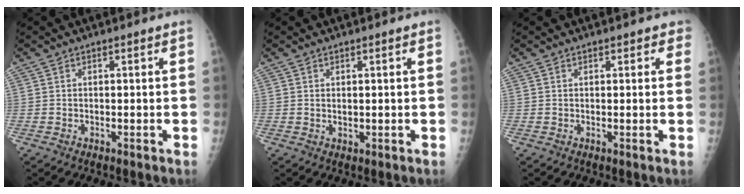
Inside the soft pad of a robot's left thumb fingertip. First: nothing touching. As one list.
[{"total": 1.0, "force": [0.4, 0.6, 0.7], "torque": [-0.010, -0.005, 0.010]}, {"total": 1.7, "force": [1.1, 1.0, 0.7], "torque": [0.014, -0.001, 0.006]}]